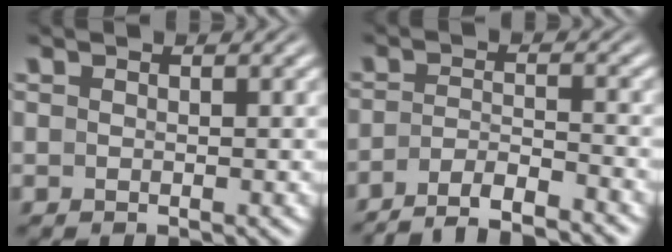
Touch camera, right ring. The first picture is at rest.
{"total": 6.6, "force": [-5.8, 2.0, 2.4], "torque": [-0.033, -0.018, -0.087]}